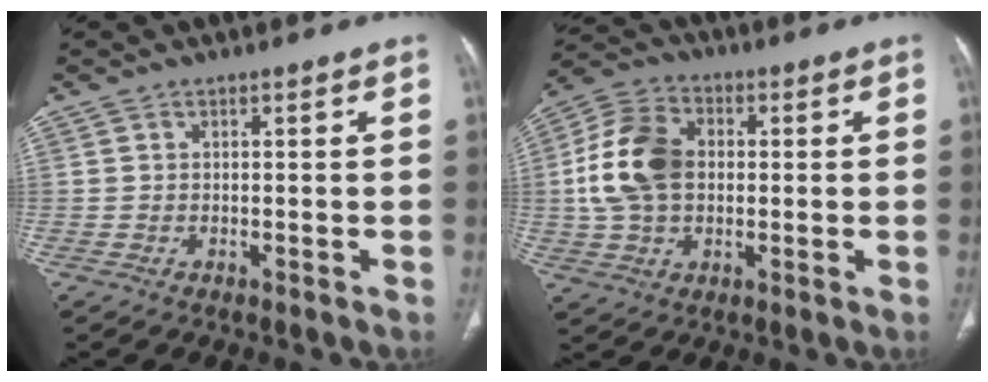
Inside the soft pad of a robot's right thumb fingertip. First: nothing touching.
{"total": 13.9, "force": [0.9, 9.7, 9.8], "torque": [-0.178, 0.020, 0.012]}